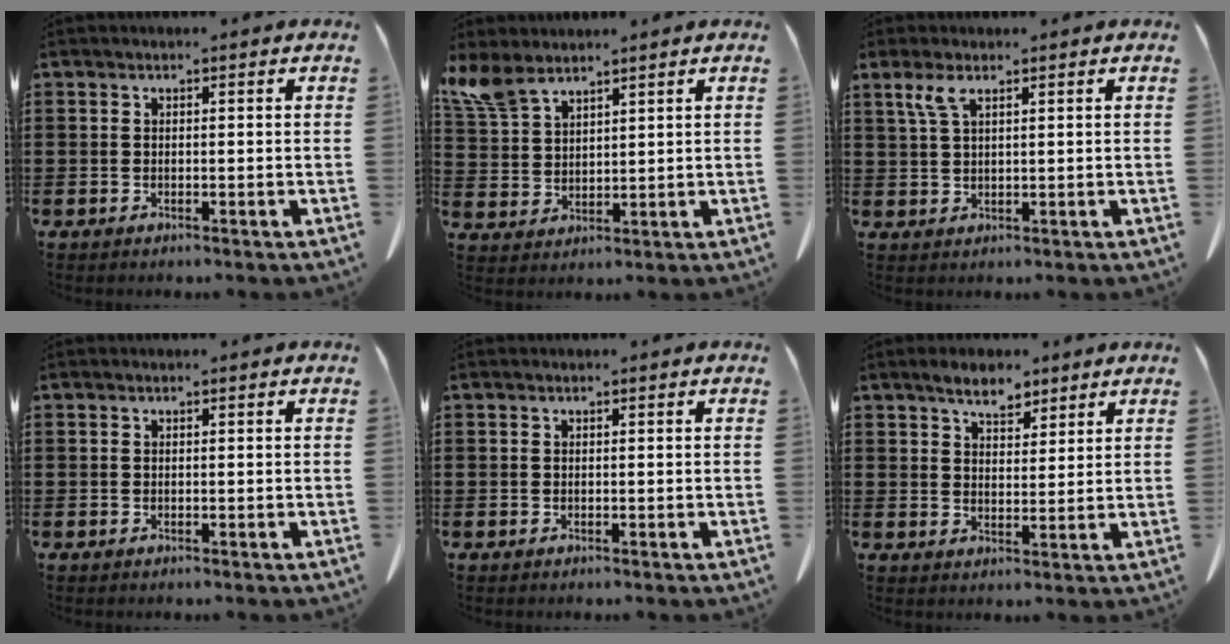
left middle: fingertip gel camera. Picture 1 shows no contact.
{"total": 5.5, "force": [4.5, 1.9, 2.6], "torque": [-0.068, -0.007, 0.085]}
{"total": 3.2, "force": [2.0, 0.8, 2.4], "torque": [-0.062, 0.000, 0.032]}
{"total": 0.0}
{"total": 0.0}
{"total": 5.0, "force": [4.0, 2.1, 2.0], "torque": [-0.043, -0.002, 0.072]}